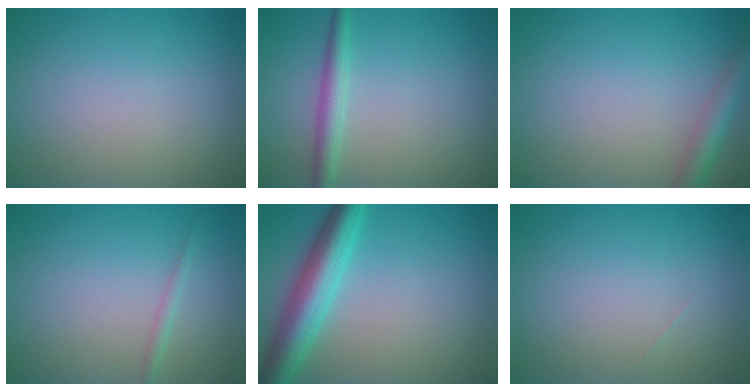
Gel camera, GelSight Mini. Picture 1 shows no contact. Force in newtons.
{"total": 2.4, "press": 2.4, "slide": 0.0}
{"total": 3.0, "press": 3.0, "slide": 0.1}
{"total": 0.9, "press": 0.9, "slide": 0.1}
{"total": 6.2, "press": 6.2, "slide": 0.1}
{"total": 0.0}